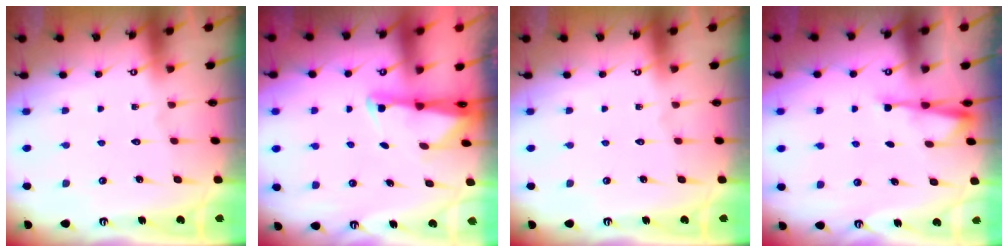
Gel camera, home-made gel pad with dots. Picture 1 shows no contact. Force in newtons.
{"total": 1.8, "press": 1.7, "slide": 0.4}
{"total": 0.0}
{"total": 3.2, "press": 3.1, "slide": 0.7}